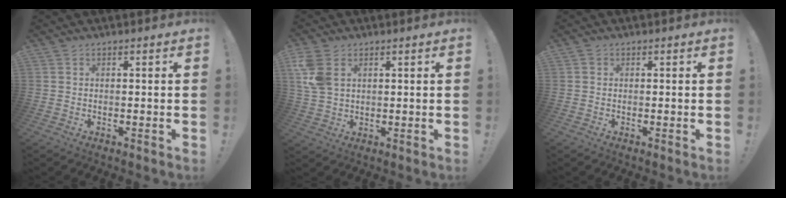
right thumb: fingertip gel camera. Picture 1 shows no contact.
{"total": 8.0, "force": [3.2, 5.3, 5.0], "torque": [-0.110, -0.007, 0.063]}
{"total": 0.6, "force": [0.1, 0.6, -0.1], "torque": [0.002, 0.003, 0.001]}